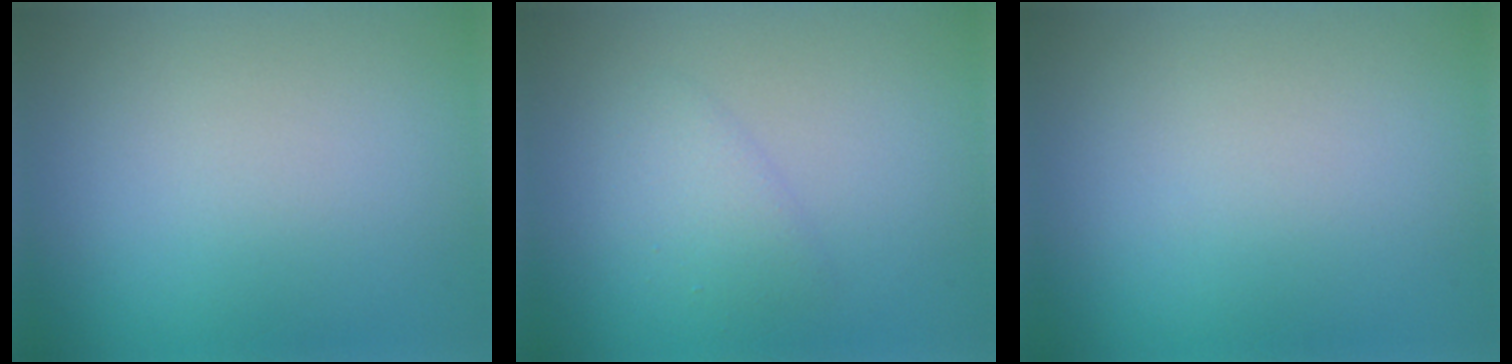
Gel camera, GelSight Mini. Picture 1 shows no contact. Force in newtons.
{"total": 1.7, "press": 1.7, "slide": 0.2}
{"total": 0.0}